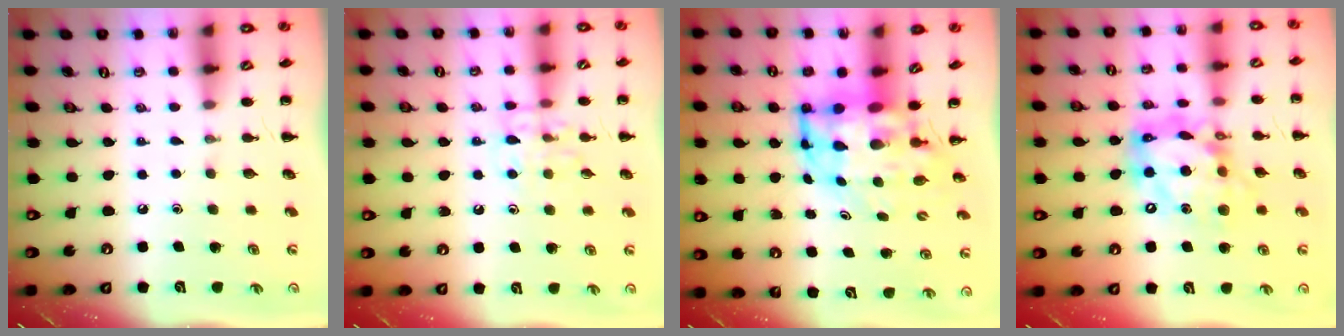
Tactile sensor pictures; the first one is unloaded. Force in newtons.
{"total": 9.4, "press": 9.4, "slide": 0.8}
{"total": 7.9, "press": 7.6, "slide": 1.9}
{"total": 16.2, "press": 15.6, "slide": 4.2}